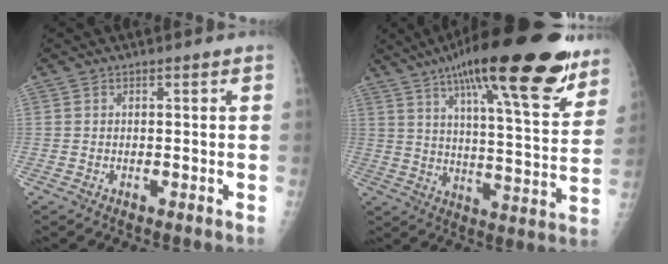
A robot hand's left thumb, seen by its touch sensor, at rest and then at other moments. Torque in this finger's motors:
{"motor_torque": [2.25, -1.02, 1.51, -1.25, 0.46]}